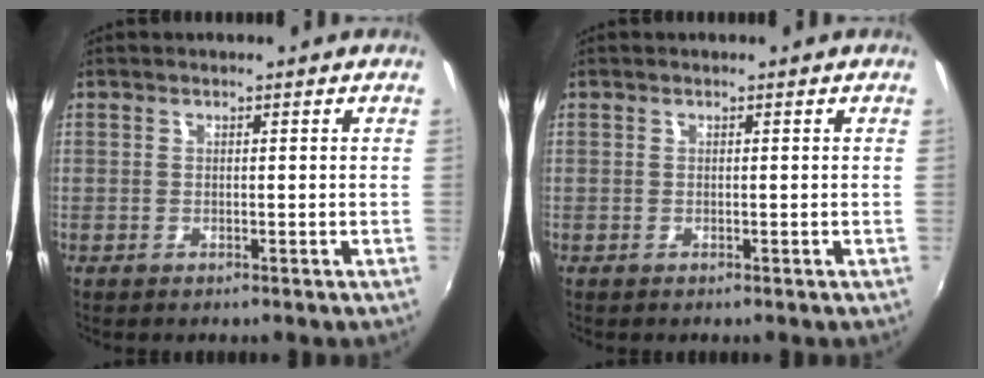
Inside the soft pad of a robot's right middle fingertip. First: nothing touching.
{"total": 0.0}